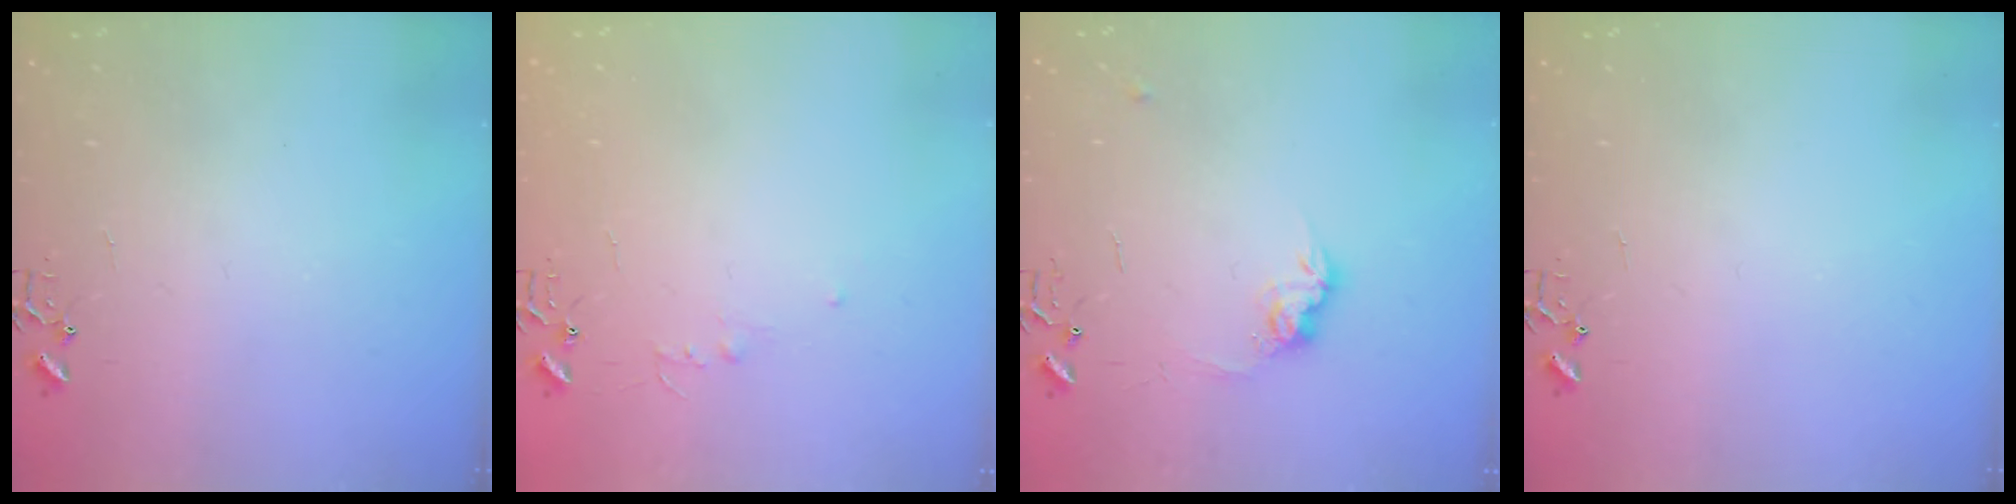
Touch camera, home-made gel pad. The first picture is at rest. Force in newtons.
{"total": 3.9, "press": 3.9, "slide": 0.4}
{"total": 9.4, "press": 9.3, "slide": 0.5}
{"total": 0.0}